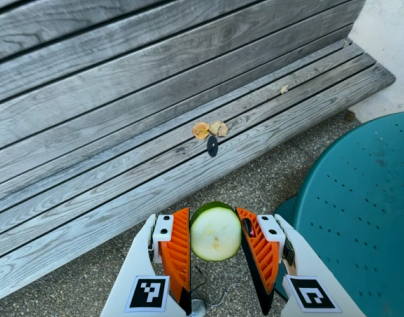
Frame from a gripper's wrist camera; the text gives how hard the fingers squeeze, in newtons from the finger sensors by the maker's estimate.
{"total": 9.4, "left": 9.5, "right": 9.3}